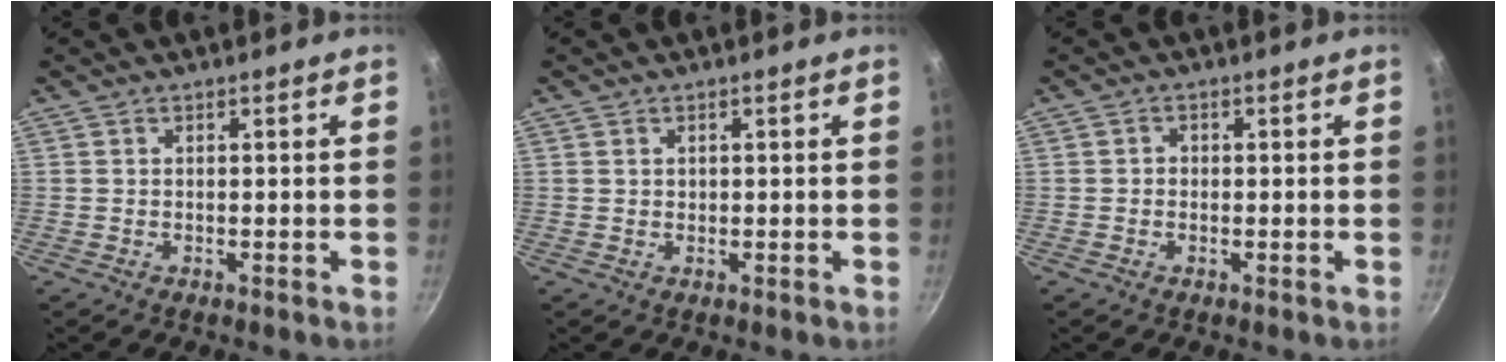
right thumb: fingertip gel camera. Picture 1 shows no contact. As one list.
[{"total": 0.9, "force": [0.4, 0.7, 0.3], "torque": [-0.002, 0.003, 0.005]}, {"total": 1.1, "force": [-0.2, 1.0, 0.4], "torque": [-0.003, 0.003, -0.004]}]